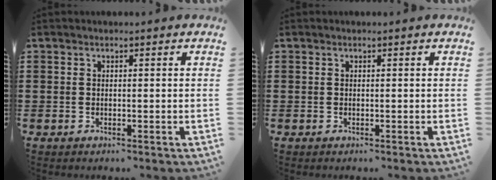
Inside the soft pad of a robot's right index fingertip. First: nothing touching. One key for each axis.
{"total": 0.0}